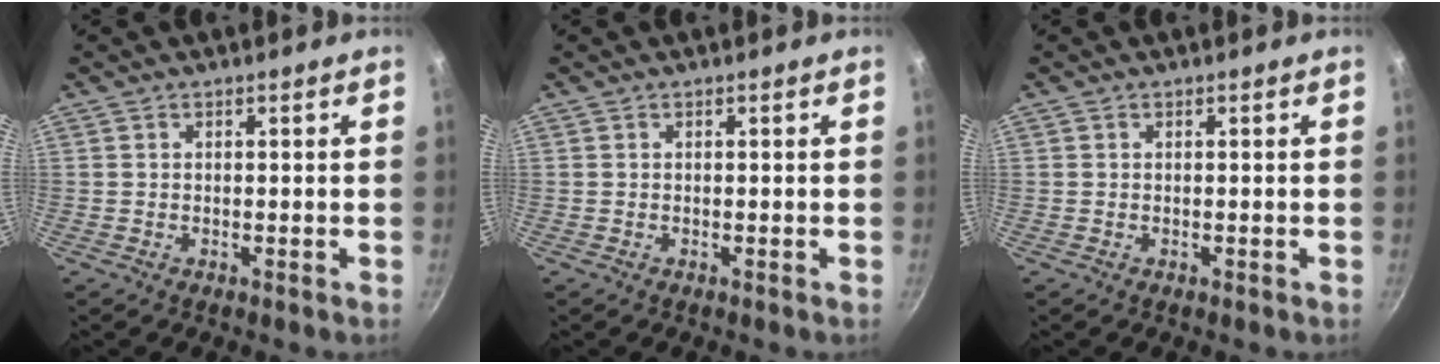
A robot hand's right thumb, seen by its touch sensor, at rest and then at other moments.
{"total": 0.0}
{"total": 0.0}